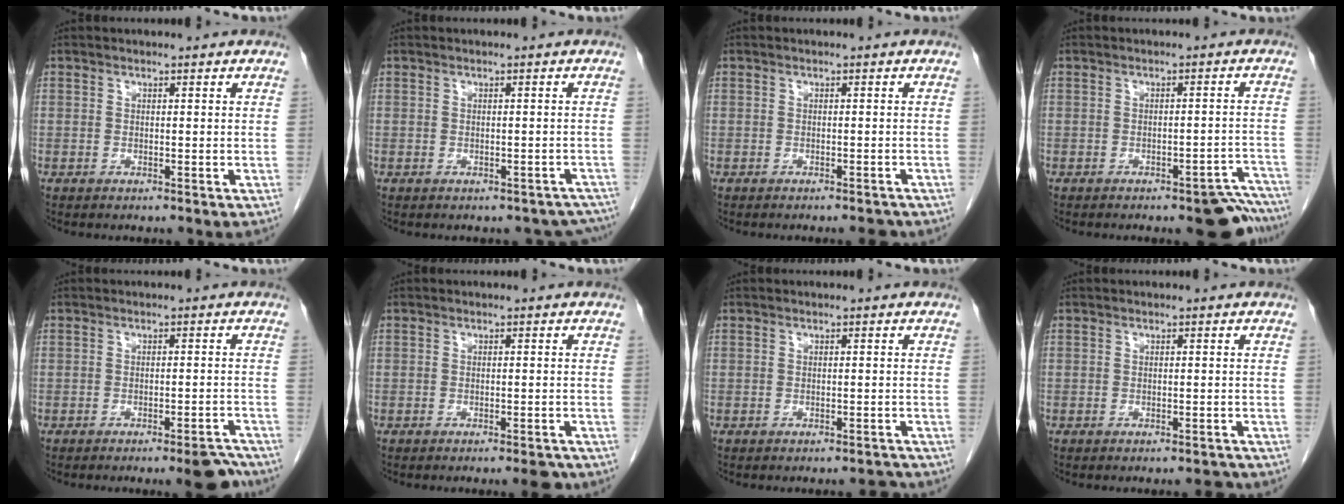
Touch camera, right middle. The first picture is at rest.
{"total": 5.5, "force": [-4.8, 2.6, 0.7], "torque": [0.008, 0.009, -0.044]}
{"total": 2.1, "force": [-2.1, 0.0, 0.4], "torque": [-0.001, -0.005, -0.026]}
{"total": 7.9, "force": [-7.1, 1.7, 3.2], "torque": [-0.002, 0.010, -0.084]}
{"total": 4.1, "force": [-3.5, 0.0, 2.1], "torque": [-0.010, 0.002, -0.048]}
{"total": 2.3, "force": [-2.0, 0.0, 1.1], "torque": [-0.008, -0.004, -0.026]}
{"total": 1.9, "force": [-1.9, -0.2, 0.1], "torque": [0.004, -0.002, -0.023]}
{"total": 2.0, "force": [-2.0, -0.1, 0.2], "torque": [0.003, -0.005, -0.025]}